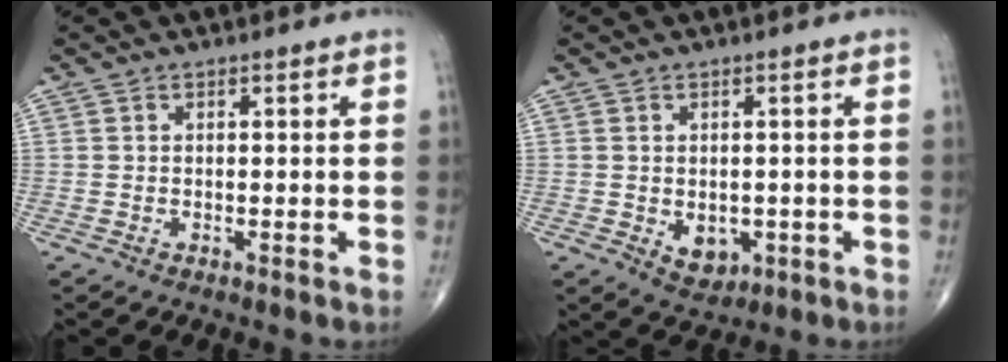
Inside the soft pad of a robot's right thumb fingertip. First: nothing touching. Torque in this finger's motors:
{"motor_torque": [-0.18, 0.07, 0.15, 0.17, 0.06]}